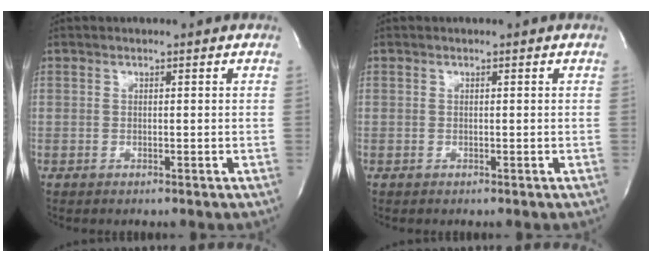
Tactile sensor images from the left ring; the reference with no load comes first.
{"total": 0.0}